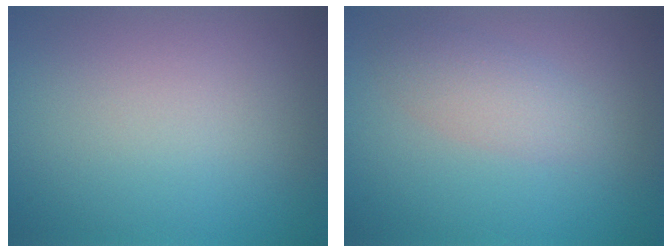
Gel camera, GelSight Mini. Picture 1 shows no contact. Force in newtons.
{"total": 2.4, "press": 2.4, "slide": 0.0}